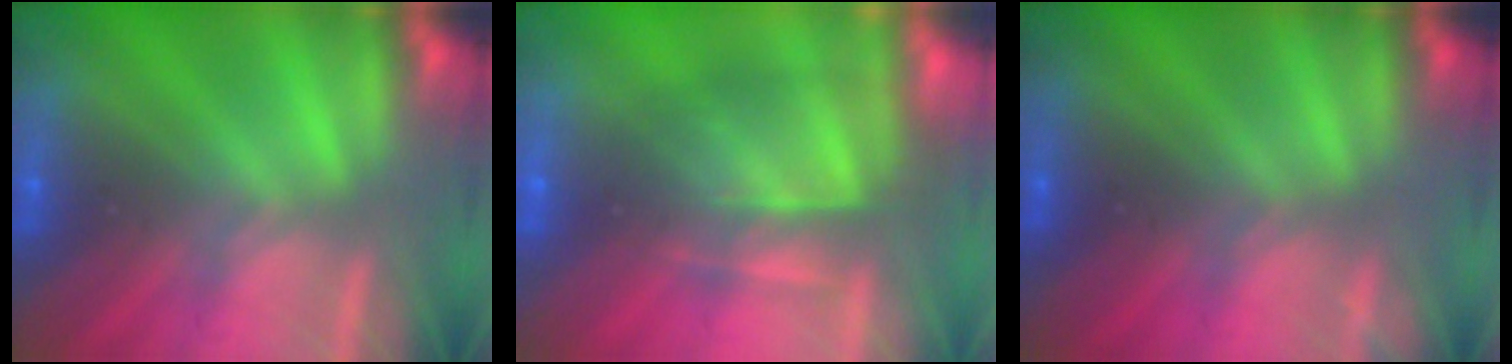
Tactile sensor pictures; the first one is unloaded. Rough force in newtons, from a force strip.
{"total": 6.9}
{"total": 2.2}